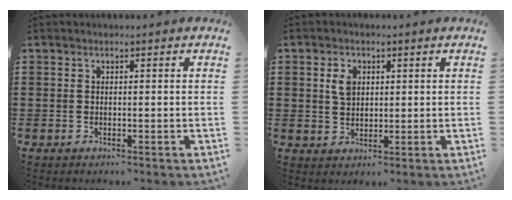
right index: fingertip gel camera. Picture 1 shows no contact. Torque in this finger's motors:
{"motor_torque": [1.02, 0.65, 0.27, 0.05]}